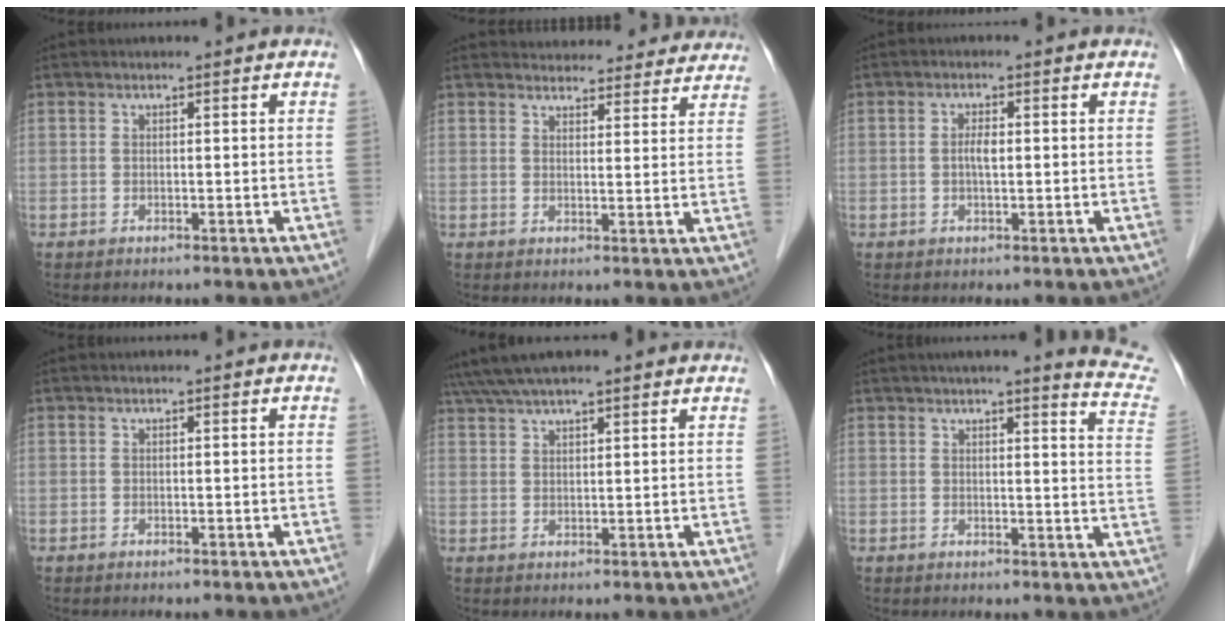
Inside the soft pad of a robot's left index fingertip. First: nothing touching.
{"total": 16.4, "force": [15.5, 4.5, 2.9], "torque": [-0.016, 0.007, 0.174]}
{"total": 2.0, "force": [-0.3, 0.6, 1.9], "torque": [-0.039, -0.005, -0.004]}
{"total": 0.0}
{"total": 10.9, "force": [9.3, 1.8, 5.2], "torque": [-0.093, 0.051, 0.141]}
{"total": 10.8, "force": [9.9, -0.5, 4.3], "torque": [-0.041, -0.052, 0.084]}